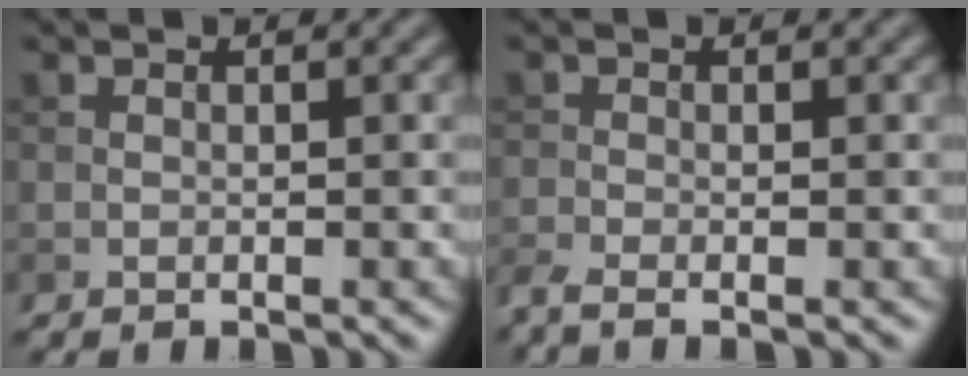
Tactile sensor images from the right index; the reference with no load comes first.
{"total": 2.3, "force": [-1.7, 0.5, 1.4], "torque": [-0.035, -0.016, -0.042]}